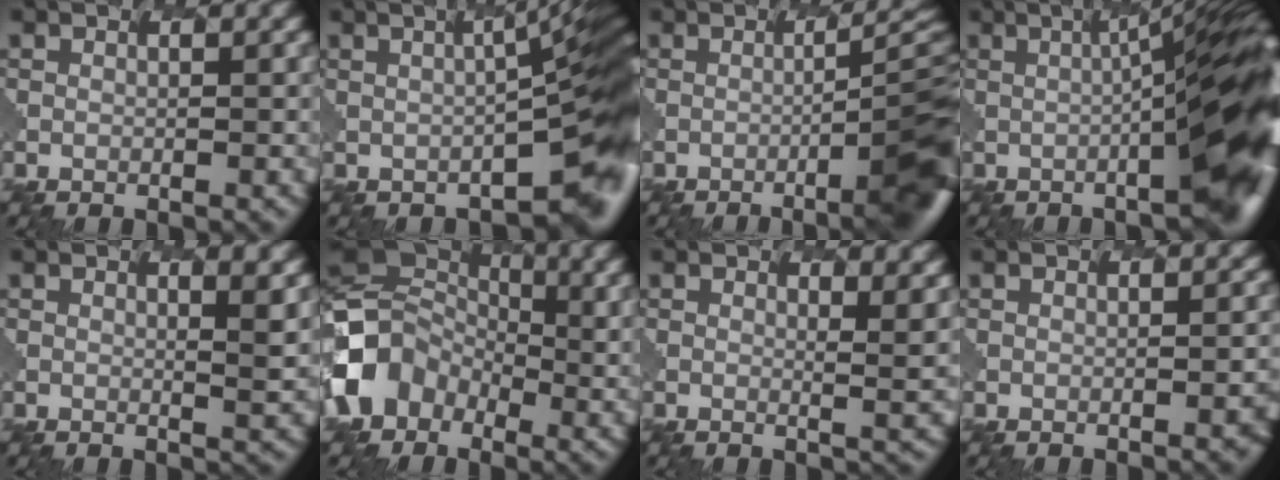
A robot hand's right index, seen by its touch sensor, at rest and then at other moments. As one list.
[{"total": 9.6, "force": [-0.4, 2.6, 9.3], "torque": [-0.100, 0.007, -0.013]}, {"total": 9.2, "force": [-2.9, 2.0, 8.4], "torque": [-0.065, 0.014, -0.055]}, {"total": 13.2, "force": [-0.1, 2.9, 12.8], "torque": [-0.117, 0.025, -0.028]}, {"total": 1.7, "force": [1.6, -0.5, 0.5], "torque": [-0.011, 0.019, 0.000]}, {"total": 6.1, "force": [-2.1, 5.6, 1.1], "torque": [-0.038, 0.017, -0.076]}, {"total": 2.2, "force": [2.1, -0.3, 0.0], "torque": [0.001, 0.023, -0.009]}, {"total": 2.7, "force": [-0.6, 1.1, 2.3], "torque": [-0.019, -0.002, -0.008]}]